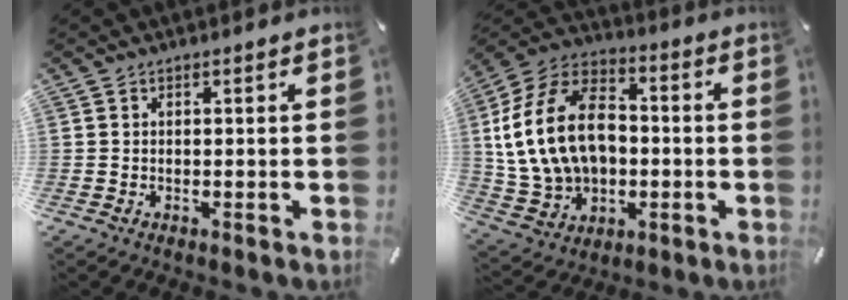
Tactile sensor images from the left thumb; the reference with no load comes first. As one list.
[{"total": 19.3, "force": [0.0, 14.8, 12.4], "torque": [-0.262, 0.009, 0.001]}]